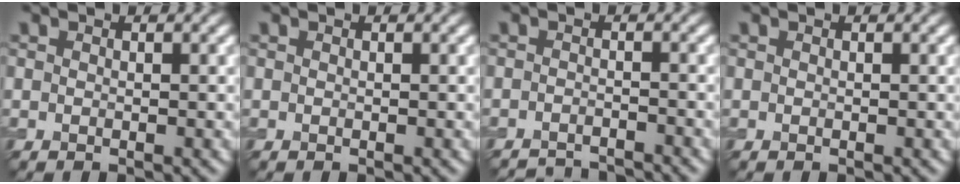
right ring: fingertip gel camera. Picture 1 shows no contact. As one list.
[{"total": 0.0}, {"total": 3.4, "force": [-3.4, 0.3, 0.4], "torque": [0.000, -0.006, -0.053]}, {"total": 0.0}]